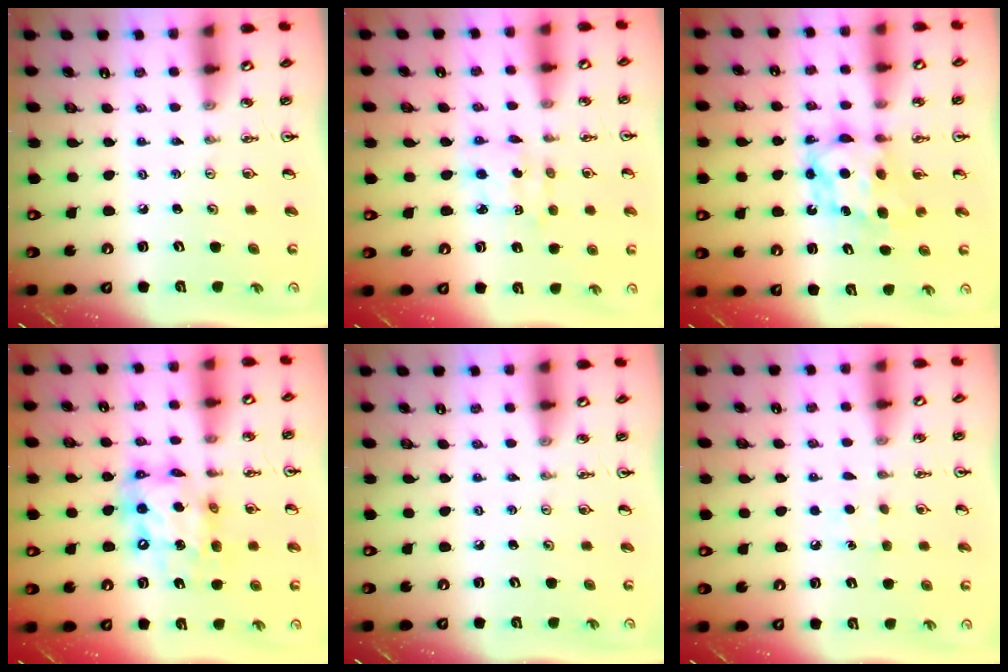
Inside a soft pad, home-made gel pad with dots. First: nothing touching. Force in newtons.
{"total": 2.9, "press": 2.9, "slide": 0.2}
{"total": 6.6, "press": 6.5, "slide": 0.4}
{"total": 13.2, "press": 13.2, "slide": 1.5}
{"total": 0.0}
{"total": 5.8, "press": 5.8, "slide": 0.7}